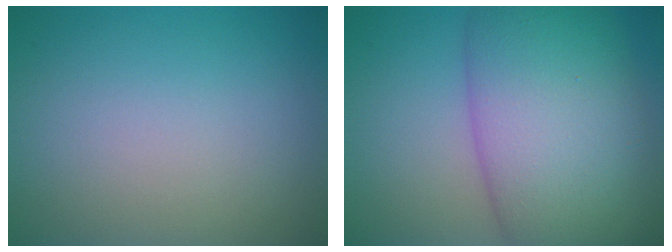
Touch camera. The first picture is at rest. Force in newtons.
{"total": 12.8, "press": 12.7, "slide": 0.5}